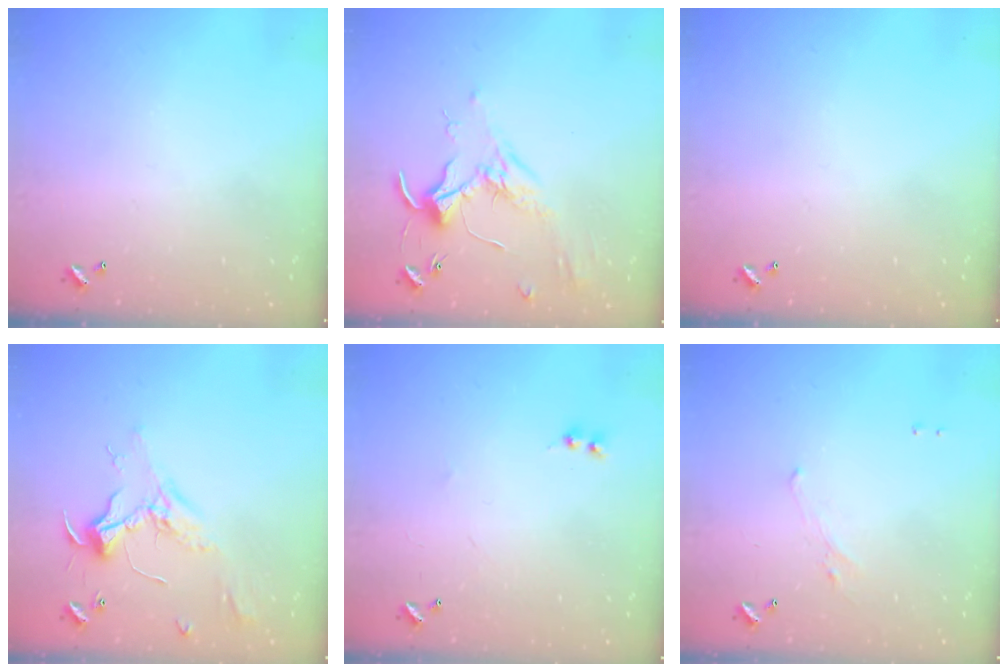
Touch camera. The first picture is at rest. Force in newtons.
{"total": 1.7, "press": 1.6, "slide": 0.4}
{"total": 0.0}
{"total": 2.4, "press": 2.3, "slide": 0.9}
{"total": 2.0, "press": 2.0, "slide": 0.5}
{"total": 1.2, "press": 0.9, "slide": 0.8}